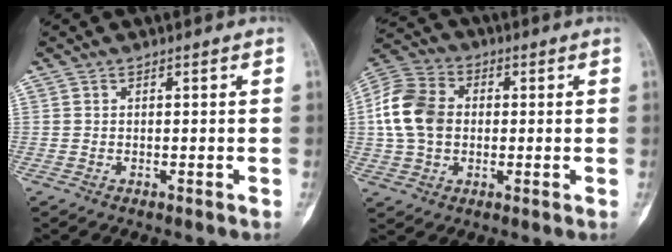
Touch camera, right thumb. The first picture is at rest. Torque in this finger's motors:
{"motor_torque": [-0.64, 1.18, 1.09, 0.03, 0.11]}